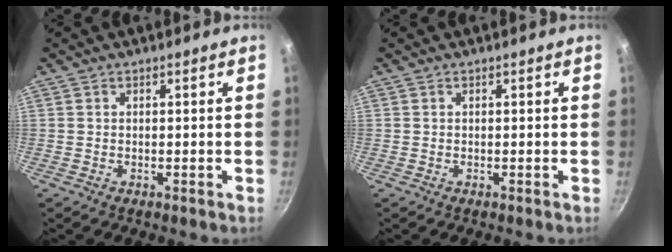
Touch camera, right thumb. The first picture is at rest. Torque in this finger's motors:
{"motor_torque": [-0.10, 0.08, 0.00, 0.00, 0.00]}